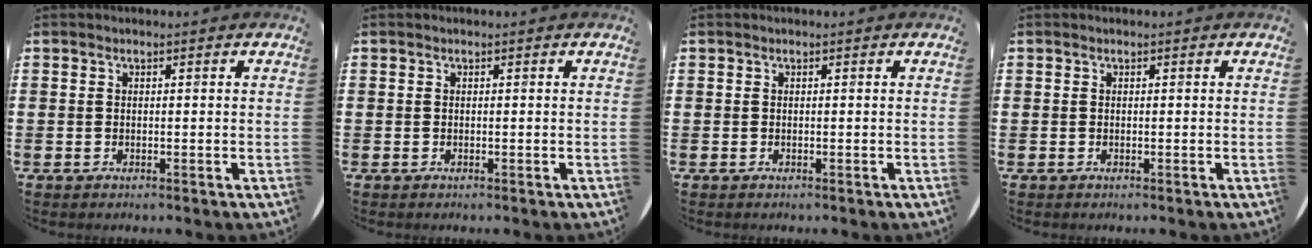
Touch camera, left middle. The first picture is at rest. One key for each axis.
{"total": 0.0}
{"total": 0.0}
{"total": 0.0}